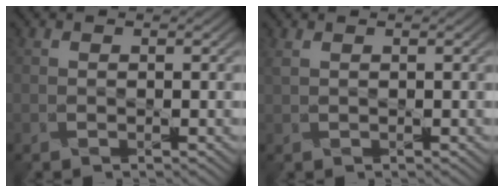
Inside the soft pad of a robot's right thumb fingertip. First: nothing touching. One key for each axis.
{"total": 0.8, "fx": 0.7, "fy": 0.2, "fz": 0.3, "tx": -0.011, "ty": 0.001, "tz": 0.016}